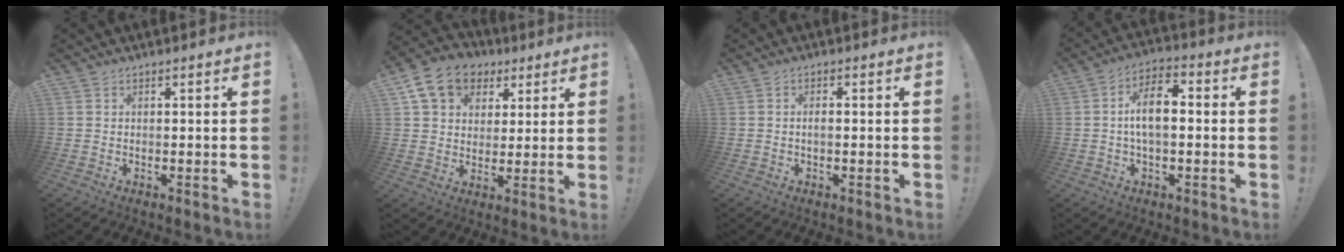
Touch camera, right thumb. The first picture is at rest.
{"total": 13.7, "force": [6.6, 10.6, 5.8], "torque": [-0.090, -0.026, 0.131]}
{"total": 1.4, "force": [-0.5, 0.4, 1.2], "torque": [-0.027, 0.004, -0.008]}
{"total": 10.0, "force": [0.0, 5.0, 8.7], "torque": [-0.141, 0.008, 0.002]}